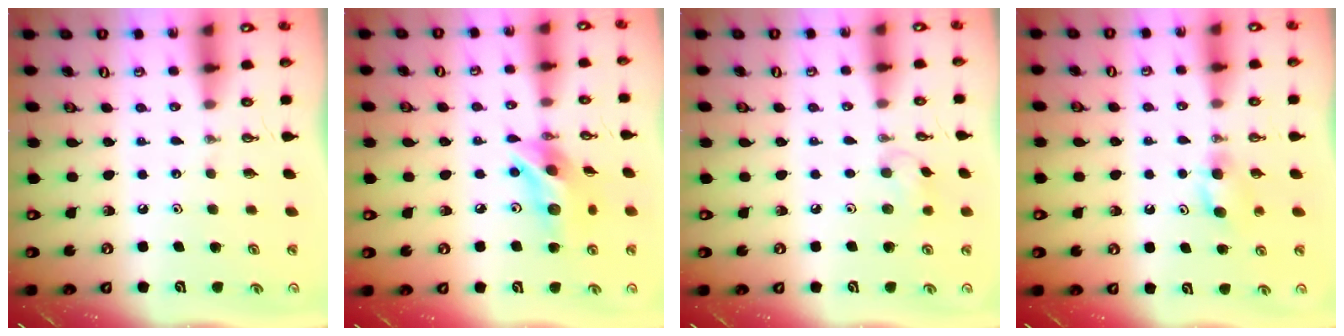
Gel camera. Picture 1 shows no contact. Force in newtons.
{"total": 13.2, "press": 13.1, "slide": 0.9}
{"total": 6.1, "press": 5.9, "slide": 1.6}
{"total": 3.9, "press": 3.8, "slide": 0.6}